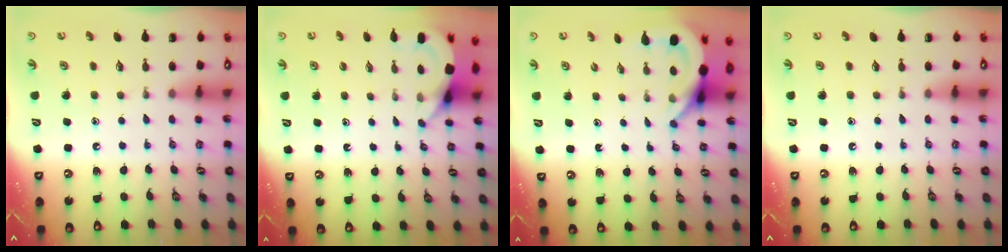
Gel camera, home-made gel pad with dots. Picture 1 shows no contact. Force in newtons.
{"total": 3.8, "press": 3.8, "slide": 0.3}
{"total": 5.6, "press": 5.6, "slide": 0.7}
{"total": 0.0}